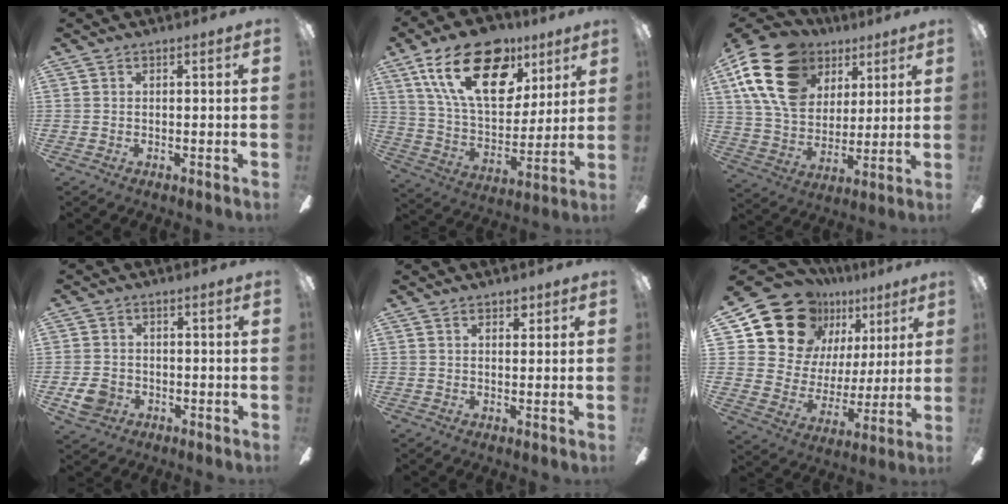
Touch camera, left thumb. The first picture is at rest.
{"total": 24.1, "force": [12.6, 13.4, 15.5], "torque": [-0.261, -0.048, 0.223]}
{"total": 21.1, "force": [10.5, 14.8, 10.8], "torque": [-0.226, -0.037, 0.194]}
{"total": 5.3, "force": [-2.1, 4.4, 2.1], "torque": [-0.044, 0.007, -0.038]}
{"total": 1.9, "force": [1.5, 1.2, 0.4], "torque": [0.006, -0.005, 0.024]}
{"total": 20.1, "force": [11.7, 14.3, 7.8], "torque": [-0.143, -0.061, 0.236]}